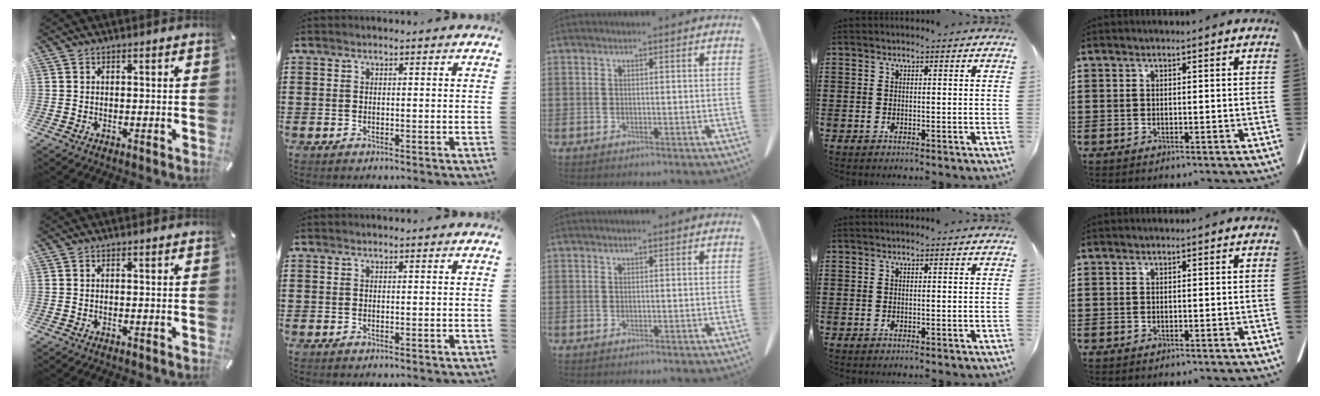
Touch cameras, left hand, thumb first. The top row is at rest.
{}